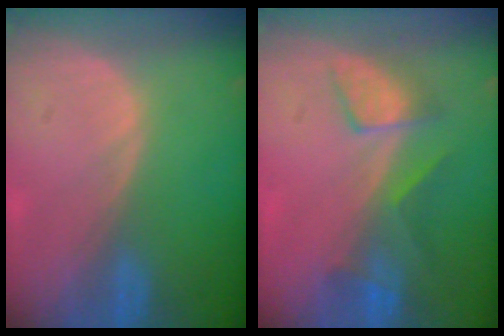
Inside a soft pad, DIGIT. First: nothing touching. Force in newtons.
{"total": 5.2, "press": 5.0, "slide": 1.2}